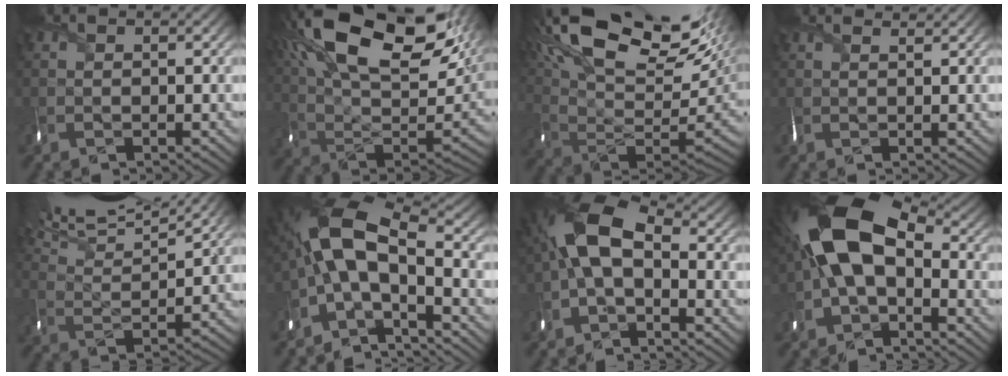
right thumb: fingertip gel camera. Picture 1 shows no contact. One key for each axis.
{"total": 21.9, "fx": 12.0, "fy": 10.1, "fz": 15.3, "tx": -0.305, "ty": 0.060, "tz": 0.190}
{"total": 20.0, "fx": 10.4, "fy": 8.7, "fz": 14.7, "tx": -0.274, "ty": 0.041, "tz": 0.193}
{"total": 2.1, "fx": 1.8, "fy": 0.2, "fz": 1.0, "tx": -0.029, "ty": 0.009, "tz": 0.027}
{"total": 14.2, "fx": 11.8, "fy": 2.8, "fz": 7.4, "tx": -0.159, "ty": 0.020, "tz": 0.170}
{"total": 13.3, "fx": -2.3, "fy": 5.7, "fz": 11.8, "tx": -0.227, "ty": 0.021, "tz": -0.060}
{"total": 9.0, "fx": -1.2, "fy": 4.6, "fz": 7.6, "tx": -0.162, "ty": 0.025, "tz": -0.046}
{"total": 14.1, "fx": -0.2, "fy": 8.1, "fz": 11.5, "tx": -0.242, "ty": 0.010, "tz": -0.021}